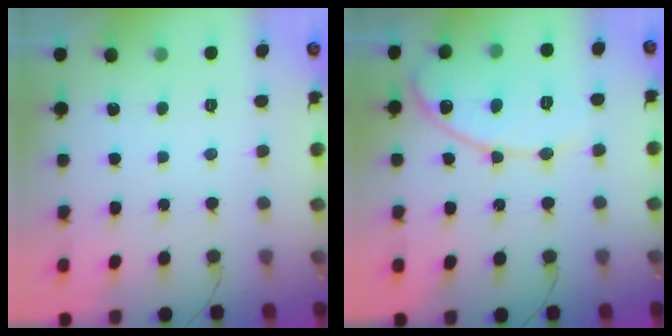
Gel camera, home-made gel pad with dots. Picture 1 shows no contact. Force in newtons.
{"total": 11.2, "press": 11.2, "slide": 0.4}